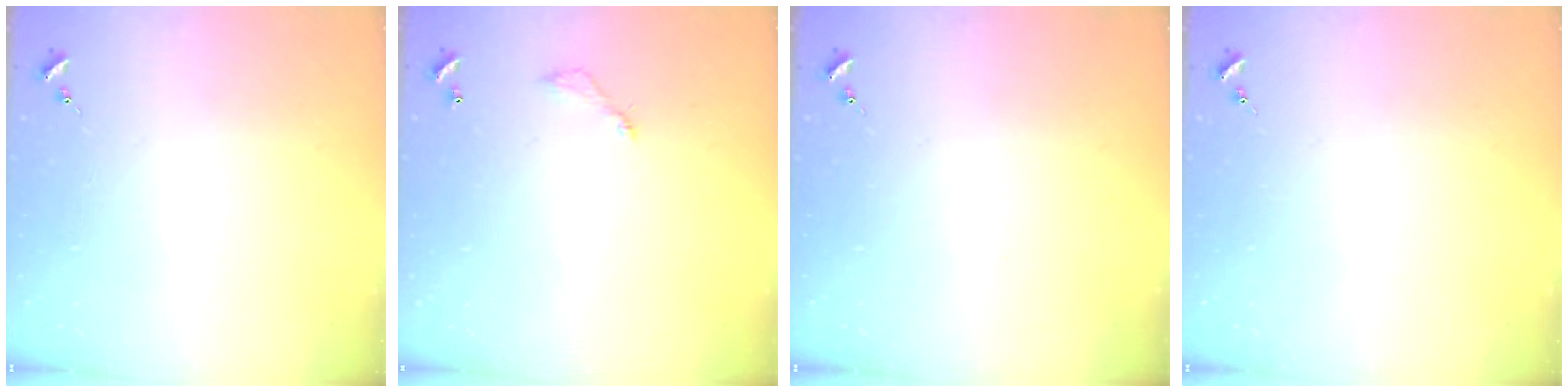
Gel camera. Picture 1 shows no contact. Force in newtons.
{"total": 3.8, "press": 3.8, "slide": 0.2}
{"total": 0.0}
{"total": 0.0}